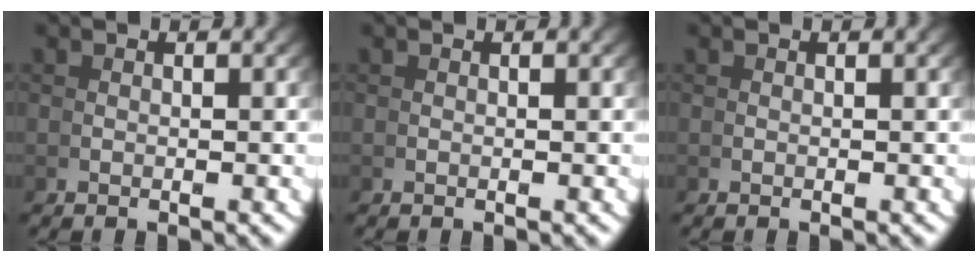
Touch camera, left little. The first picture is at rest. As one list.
[{"total": 0.0}, {"total": 0.0}]